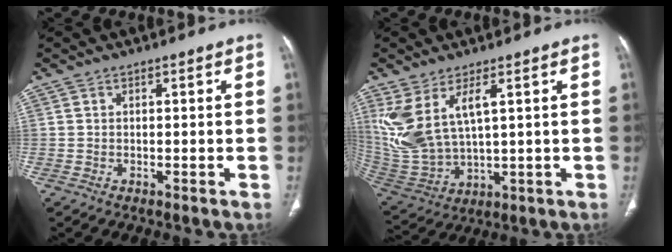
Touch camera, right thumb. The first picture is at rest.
{"total": 12.9, "force": [4.7, 5.6, 10.7], "torque": [-0.237, -0.025, 0.117]}